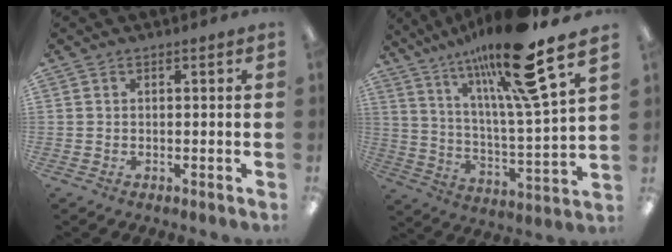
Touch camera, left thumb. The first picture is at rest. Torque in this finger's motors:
{"motor_torque": [1.33, 0.37, 1.88, -0.90, 0.53]}